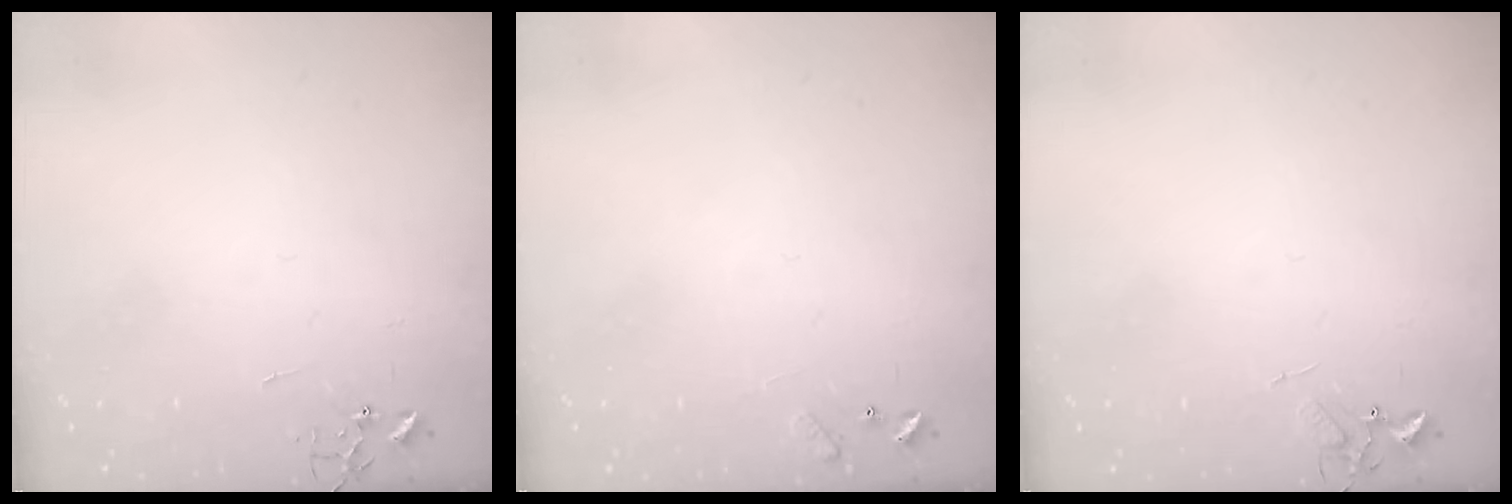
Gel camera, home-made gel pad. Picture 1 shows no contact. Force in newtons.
{"total": 6.4, "press": 6.4, "slide": 0.5}
{"total": 5.9, "press": 5.9, "slide": 0.3}